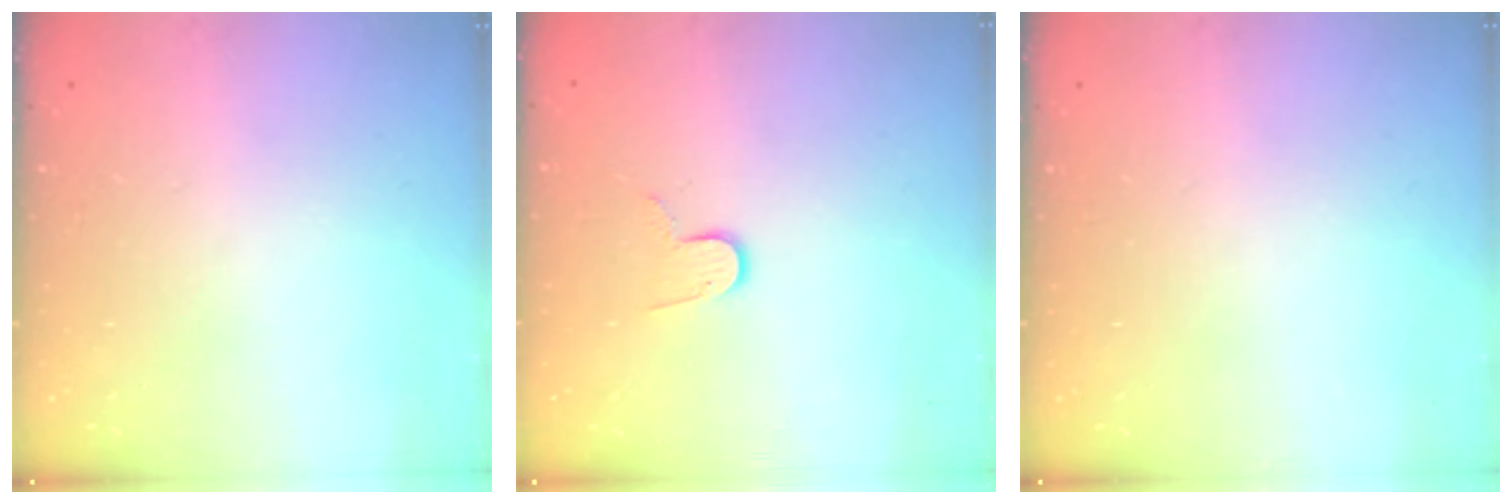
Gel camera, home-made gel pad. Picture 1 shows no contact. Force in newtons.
{"total": 7.2, "press": 7.2, "slide": 0.3}
{"total": 0.0}